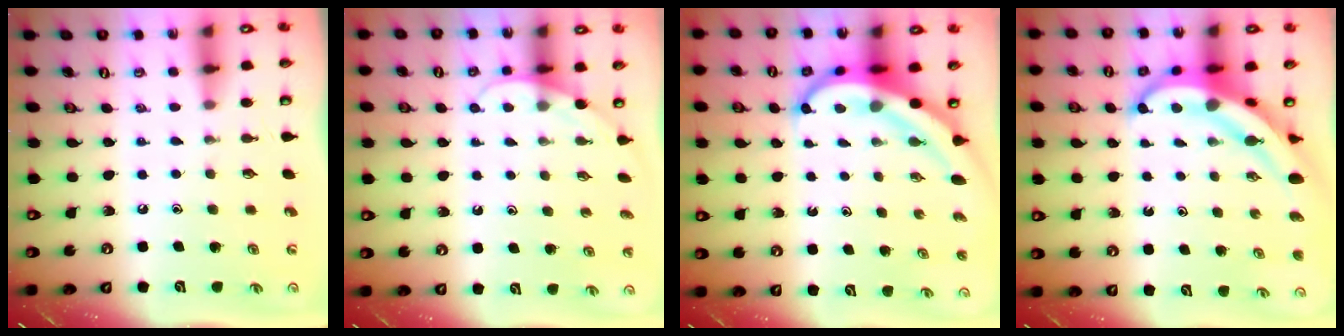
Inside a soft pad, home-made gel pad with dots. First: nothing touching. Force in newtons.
{"total": 4.0, "press": 4.0, "slide": 0.3}
{"total": 7.6, "press": 7.4, "slide": 1.5}
{"total": 8.7, "press": 8.6, "slide": 1.6}